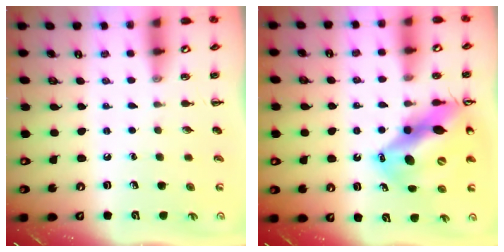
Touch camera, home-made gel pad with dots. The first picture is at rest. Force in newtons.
{"total": 17.2, "press": 16.3, "slide": 5.5}